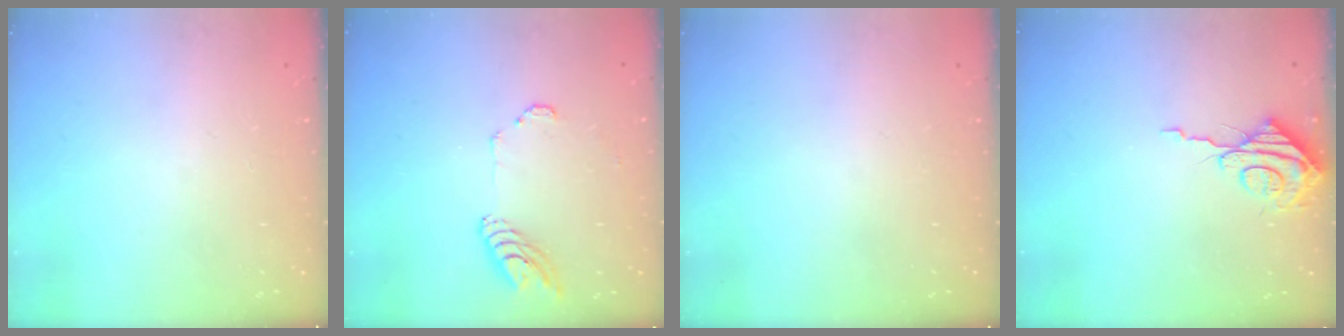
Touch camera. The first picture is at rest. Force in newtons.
{"total": 8.8, "press": 8.8, "slide": 0.9}
{"total": 0.0}
{"total": 9.1, "press": 9.1, "slide": 0.7}